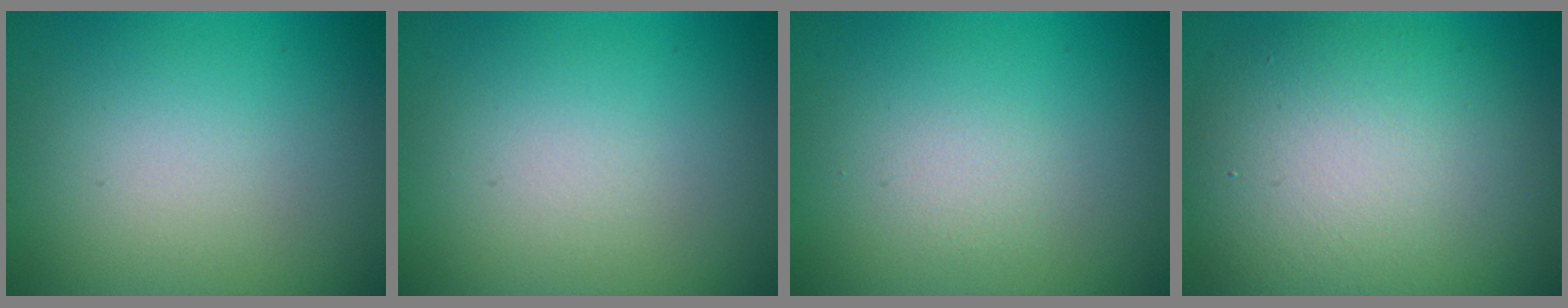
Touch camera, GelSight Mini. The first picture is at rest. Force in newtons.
{"total": 0.0}
{"total": 0.7, "press": 0.7, "slide": 0.0}
{"total": 9.8, "press": 9.8, "slide": 0.3}